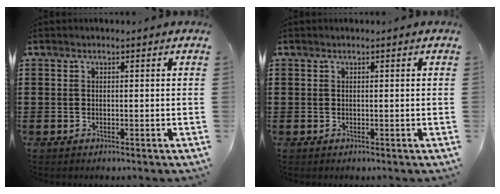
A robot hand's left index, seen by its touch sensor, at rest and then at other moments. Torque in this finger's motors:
{"motor_torque": [-0.04, 0.00, 0.00, 0.01]}